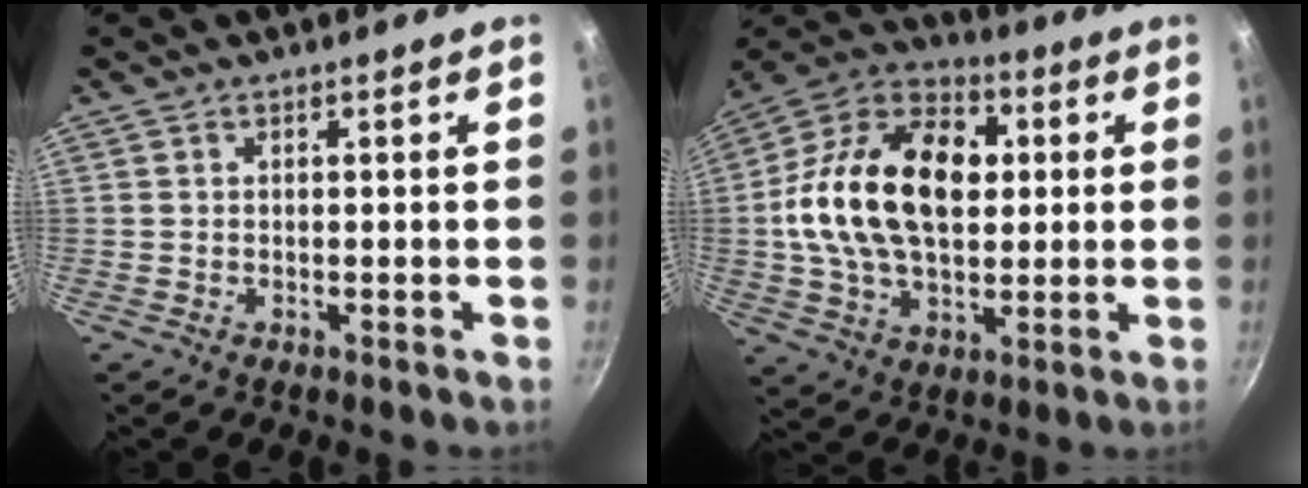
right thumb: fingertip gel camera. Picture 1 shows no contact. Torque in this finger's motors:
{"motor_torque": [1.36, 3.65, 1.99, -0.38, 0.43]}